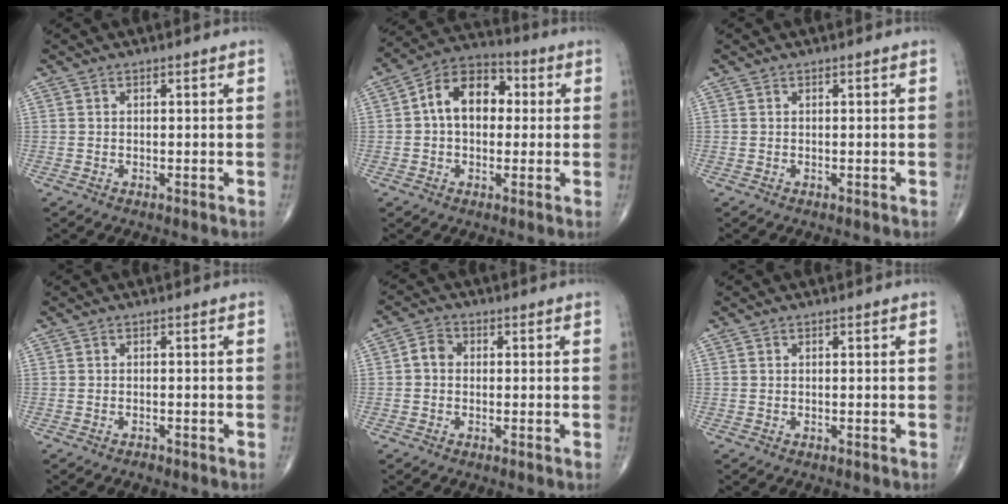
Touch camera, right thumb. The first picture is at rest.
{"total": 11.9, "force": [1.4, 8.1, 8.6], "torque": [-0.117, 0.030, 0.011]}
{"total": 0.0}
{"total": 0.8, "force": [-0.6, 0.3, 0.3], "torque": [-0.008, 0.004, -0.010]}
{"total": 4.0, "force": [-0.1, 3.3, 2.1], "torque": [-0.027, 0.013, -0.011]}
{"total": 0.0}